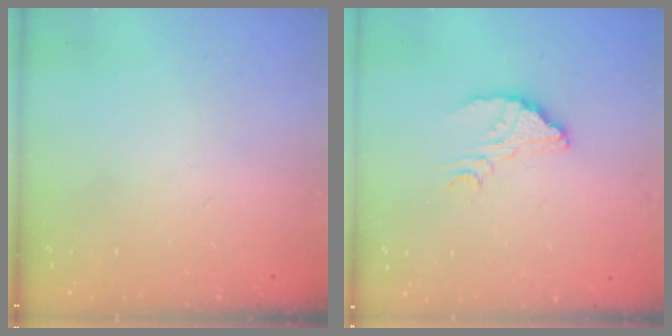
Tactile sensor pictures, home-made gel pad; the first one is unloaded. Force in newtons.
{"total": 4.9, "press": 4.9, "slide": 0.4}